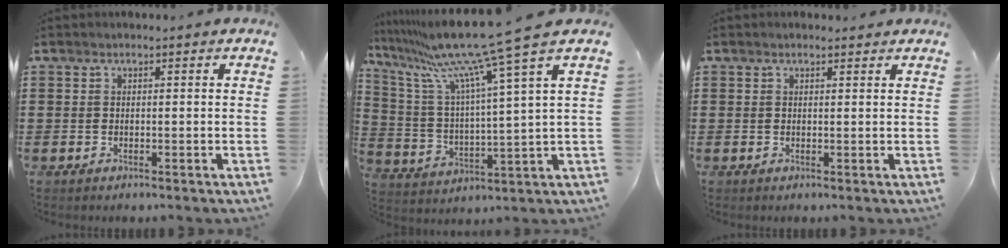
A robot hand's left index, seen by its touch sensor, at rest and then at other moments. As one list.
[{"total": 13.1, "force": [10.5, -0.6, 7.8], "torque": [-0.186, -0.062, 0.168]}, {"total": 0.9, "force": [0.7, 0.2, 0.4], "torque": [-0.009, 0.001, 0.014]}]